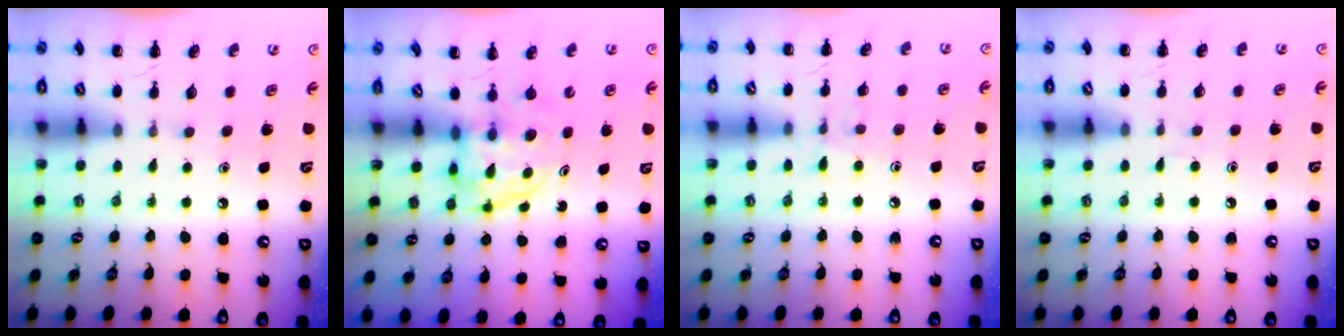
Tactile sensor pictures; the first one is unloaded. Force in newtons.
{"total": 3.8, "press": 3.8, "slide": 0.3}
{"total": 7.0, "press": 6.7, "slide": 2.0}
{"total": 2.9, "press": 2.8, "slide": 1.0}